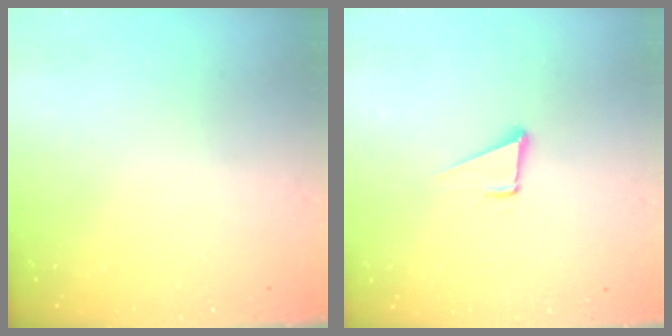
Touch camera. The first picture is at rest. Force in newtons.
{"total": 3.6, "press": 2.7, "slide": 2.4}